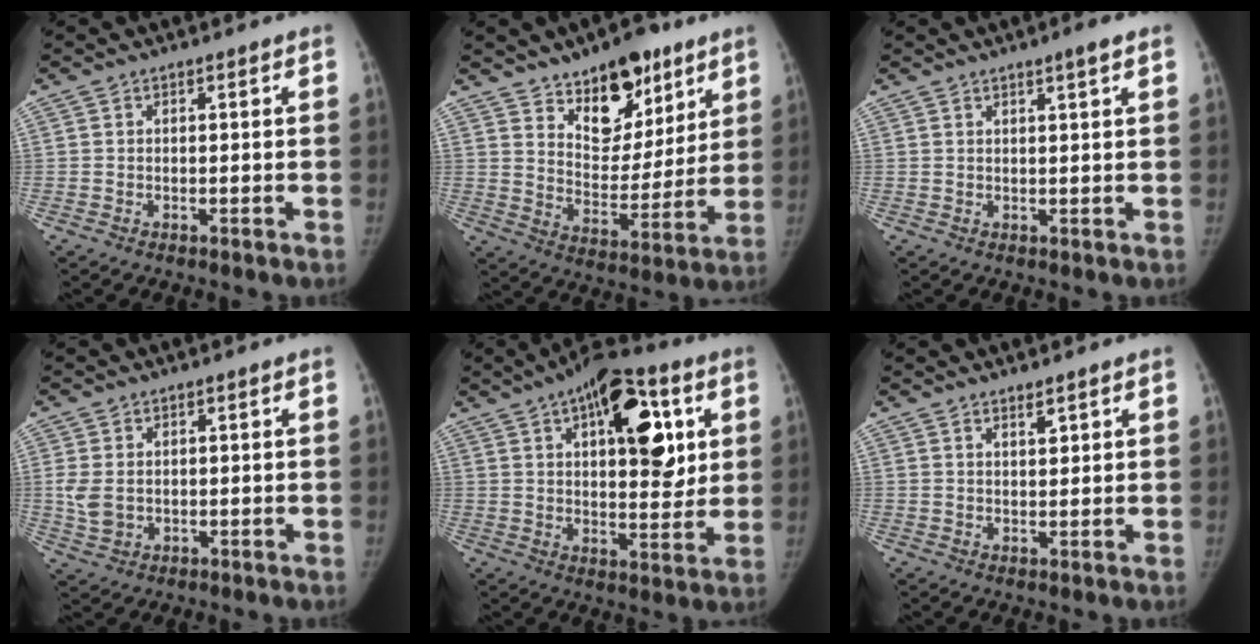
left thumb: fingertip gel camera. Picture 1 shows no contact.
{"total": 15.3, "force": [10.0, 8.3, 8.1], "torque": [-0.070, -0.068, 0.166]}
{"total": 2.3, "force": [1.5, 0.1, 1.8], "torque": [-0.027, -0.007, 0.021]}
{"total": 4.7, "force": [0.2, 3.6, 3.0], "torque": [-0.059, -0.006, 0.012]}
{"total": 19.9, "force": [7.0, 9.6, 16.0], "torque": [-0.182, -0.010, 0.099]}
{"total": 1.9, "force": [1.4, 0.6, 1.2], "torque": [-0.013, -0.011, 0.026]}